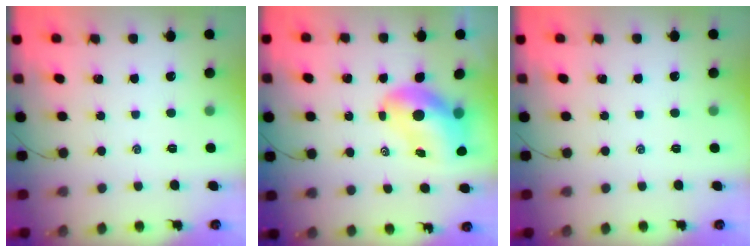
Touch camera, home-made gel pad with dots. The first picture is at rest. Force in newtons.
{"total": 9.4, "press": 8.9, "slide": 2.9}
{"total": 1.1, "press": 0.9, "slide": 0.5}